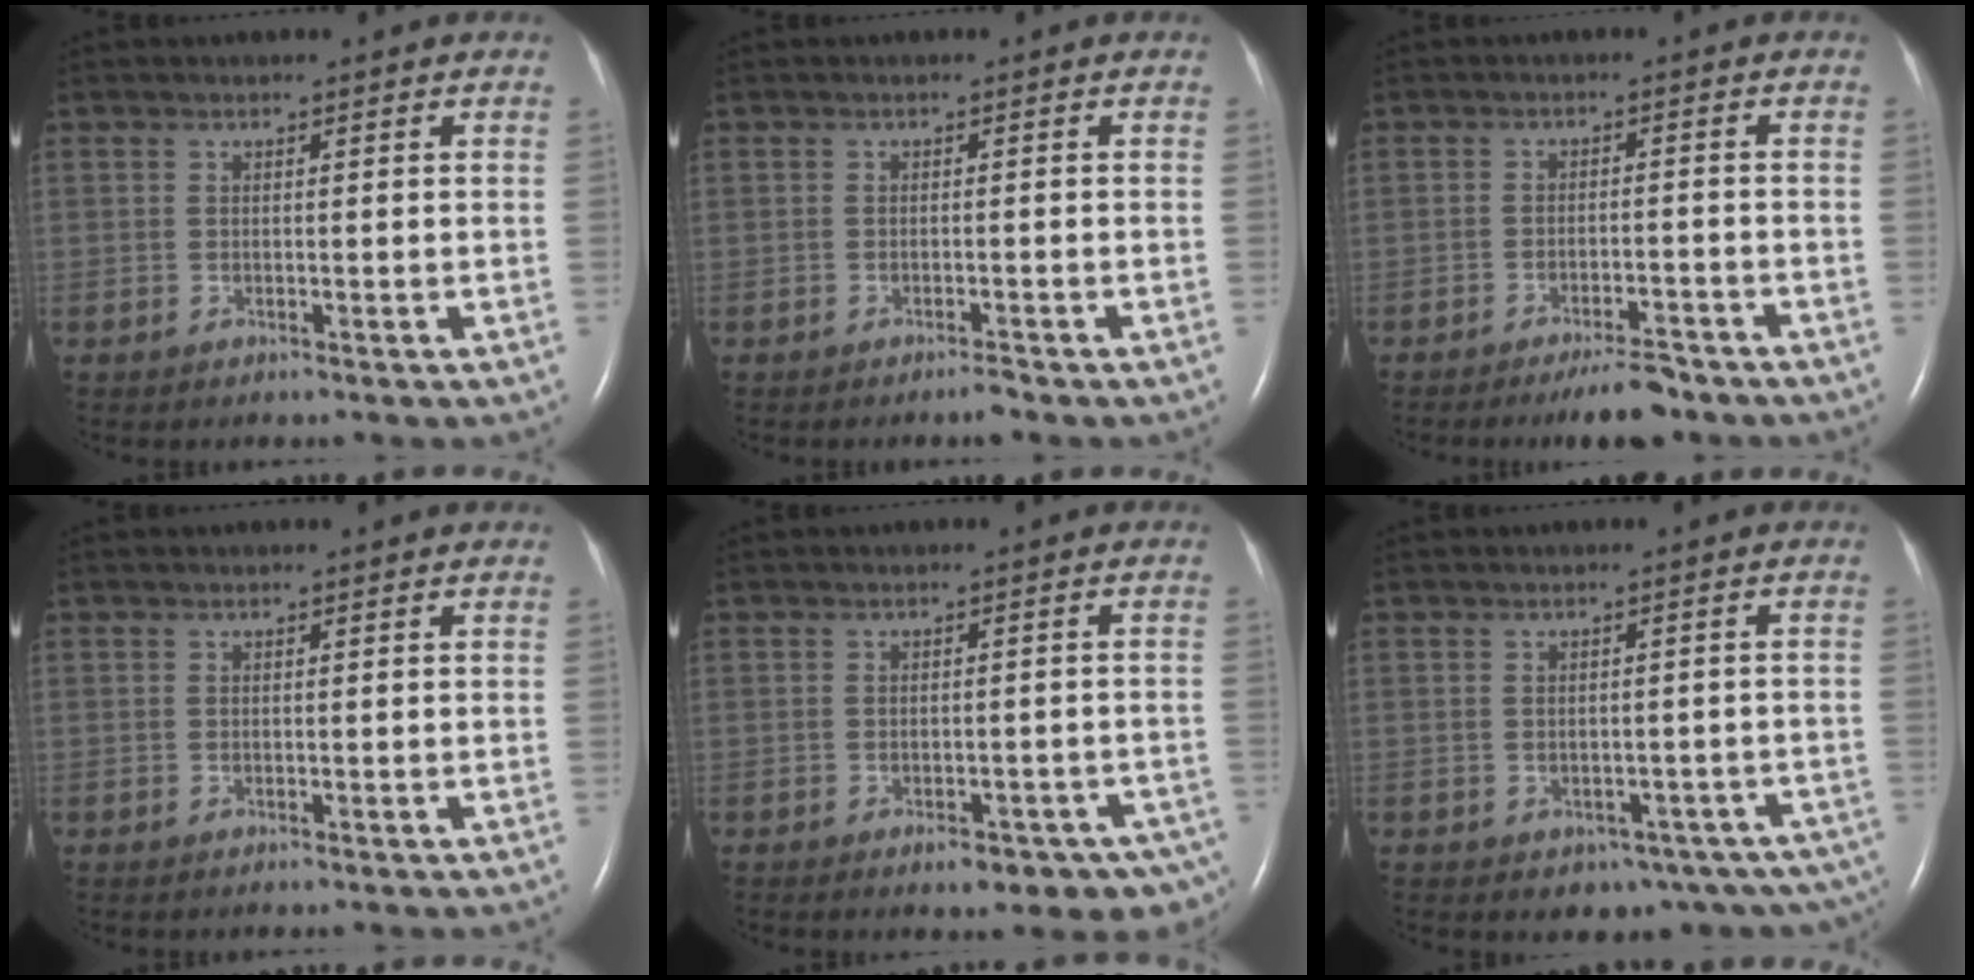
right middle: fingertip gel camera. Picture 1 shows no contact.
{"total": 1.2, "force": [-1.1, 0.0, 0.6], "torque": [-0.012, -0.001, -0.017]}
{"total": 5.4, "force": [-4.5, 1.3, 2.7], "torque": [-0.043, -0.002, -0.073]}
{"total": 0.0}
{"total": 9.2, "force": [-6.2, 4.0, 5.4], "torque": [-0.049, 0.006, -0.076]}
{"total": 9.2, "force": [-6.1, 5.3, 4.4], "torque": [-0.037, 0.006, -0.067]}